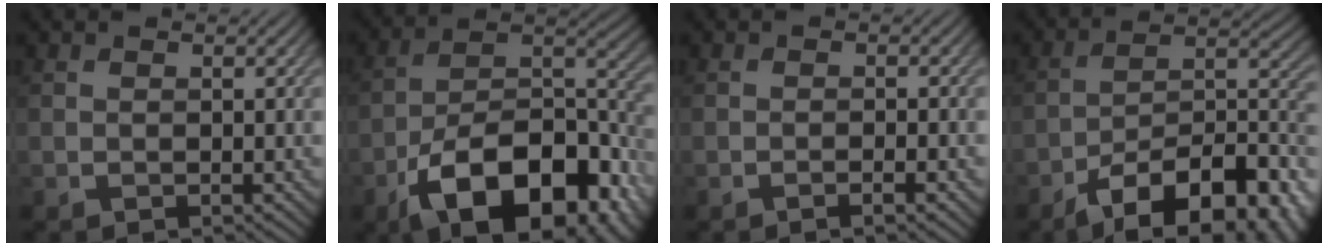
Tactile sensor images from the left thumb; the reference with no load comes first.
{"total": 19.3, "force": [-10.6, 9.3, 13.2], "torque": [-0.209, -0.033, -0.166]}
{"total": 2.2, "force": [-1.1, 0.3, 1.9], "torque": [-0.029, 0.007, -0.026]}
{"total": 17.5, "force": [-11.5, 7.0, 11.2], "torque": [-0.171, -0.018, -0.168]}